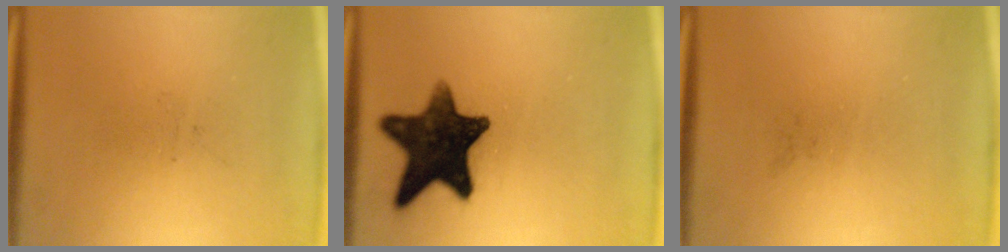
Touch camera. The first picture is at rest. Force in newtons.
{"total": 14.2}
{"total": 0.0}